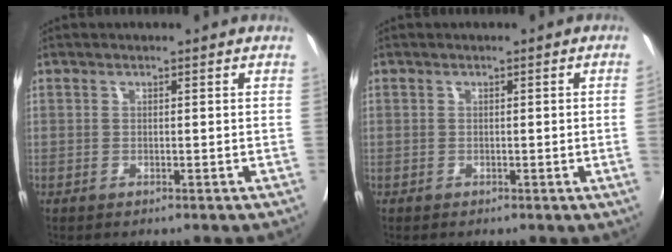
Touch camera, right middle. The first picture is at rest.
{"total": 1.2, "force": [-0.2, -0.3, 1.2], "torque": [-0.016, -0.002, -0.001]}